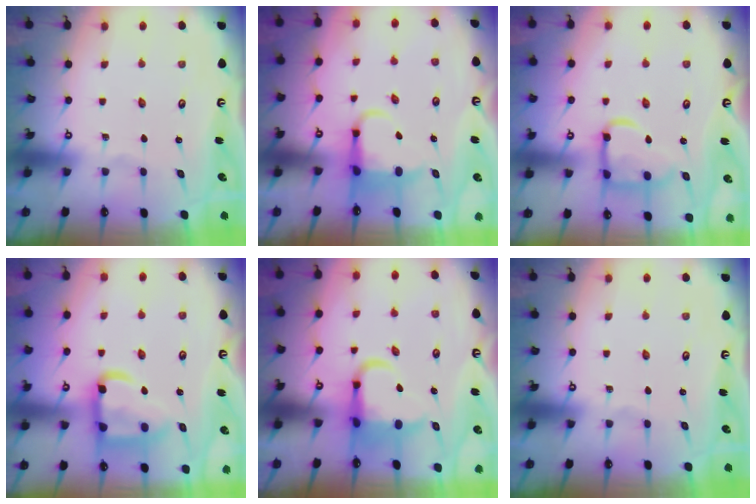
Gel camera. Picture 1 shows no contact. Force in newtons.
{"total": 5.7, "press": 5.5, "slide": 1.3}
{"total": 12.4, "press": 12.4, "slide": 0.8}
{"total": 16.8, "press": 16.8, "slide": 1.6}
{"total": 7.6, "press": 7.3, "slide": 1.9}
{"total": 0.0}